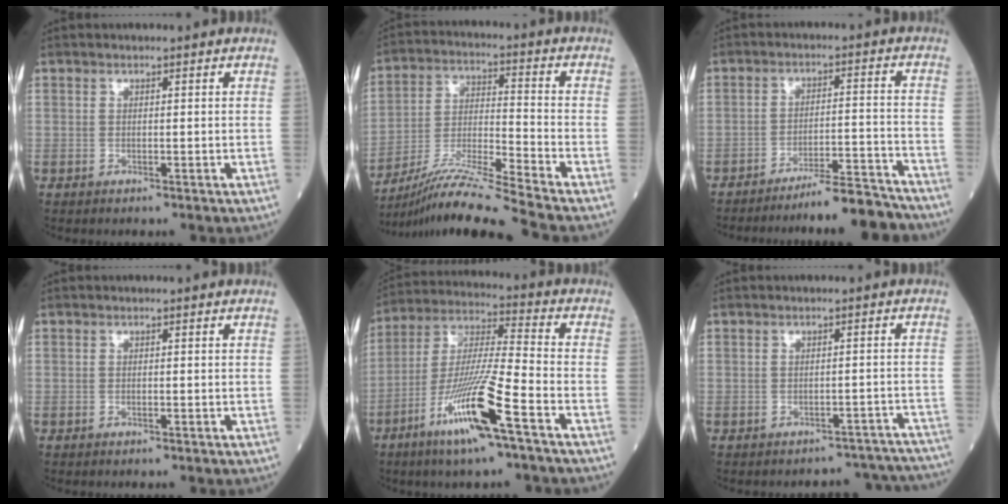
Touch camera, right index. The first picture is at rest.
{"total": 14.7, "force": [-12.8, -2.8, 6.8], "torque": [-0.122, -0.014, -0.225]}
{"total": 9.9, "force": [-9.4, -0.5, 3.0], "torque": [-0.026, 0.015, -0.150]}
{"total": 0.0}
{"total": 15.8, "force": [-7.9, -0.1, 13.7], "torque": [-0.280, -0.023, -0.149]}
{"total": 9.8, "force": [-9.5, 2.3, -0.6], "torque": [0.027, 0.038, -0.091]}